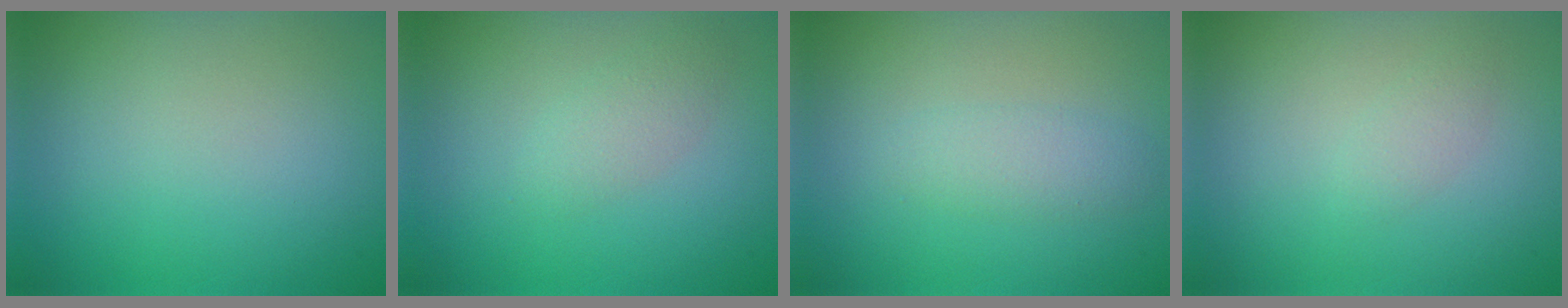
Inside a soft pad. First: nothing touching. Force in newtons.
{"total": 1.7, "press": 1.7, "slide": 0.0}
{"total": 1.8, "press": 1.8, "slide": 0.1}
{"total": 1.0, "press": 1.0, "slide": 0.0}